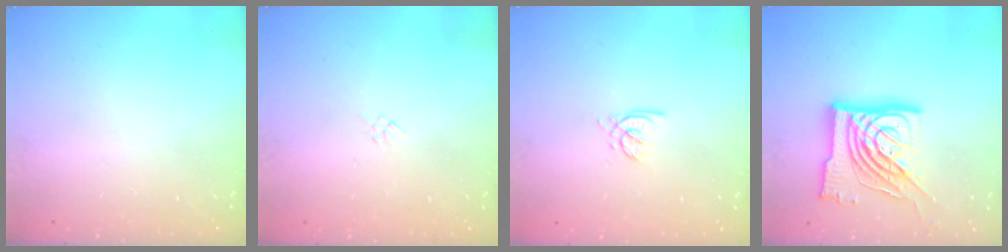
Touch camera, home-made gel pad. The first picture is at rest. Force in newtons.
{"total": 1.3, "press": 1.3, "slide": 0.4}
{"total": 2.2, "press": 2.2, "slide": 0.2}
{"total": 19.1, "press": 18.9, "slide": 2.7}